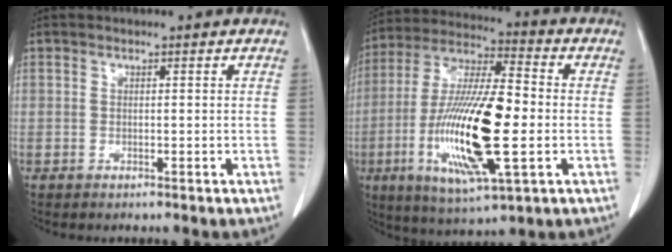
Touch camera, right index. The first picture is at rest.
{"total": 19.5, "force": [-3.6, 4.0, 18.8], "torque": [-0.382, -0.011, -0.062]}